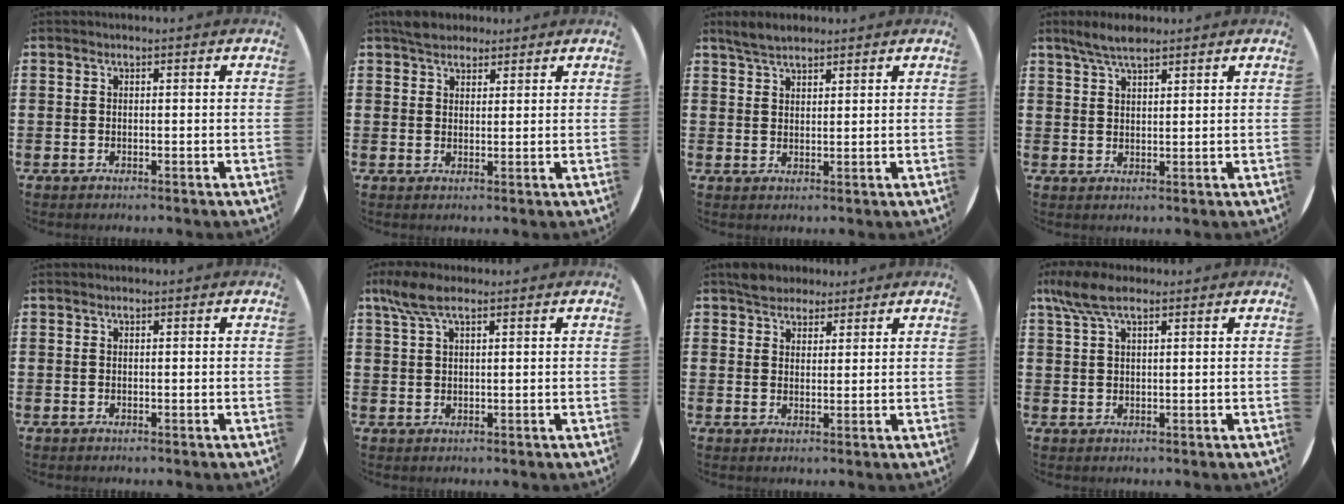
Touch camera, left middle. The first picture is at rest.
{"total": 3.0, "force": [2.7, 1.3, 0.3], "torque": [-0.004, 0.002, 0.051]}
{"total": 3.2, "force": [2.9, 1.0, 1.1], "torque": [-0.026, 0.003, 0.053]}
{"total": 4.2, "force": [3.5, 1.0, 2.0], "torque": [-0.047, -0.001, 0.063]}
{"total": 0.0}
{"total": 4.5, "force": [3.0, 1.5, 3.1], "torque": [-0.067, 0.006, 0.054]}
{"total": 3.3, "force": [2.9, 1.5, 0.0], "torque": [-0.001, 0.004, 0.055]}
{"total": 5.0, "force": [3.4, 1.7, 3.3], "torque": [-0.073, 0.003, 0.061]}